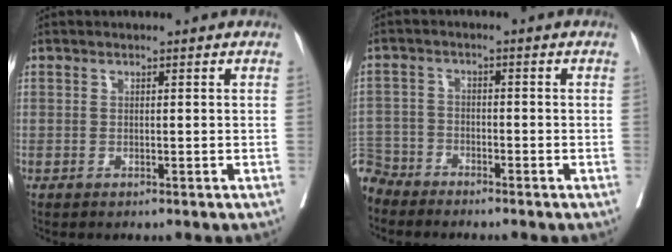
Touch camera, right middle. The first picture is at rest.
{"total": 5.4, "force": [-5.1, 1.8, -0.7], "torque": [0.020, -0.002, -0.105]}